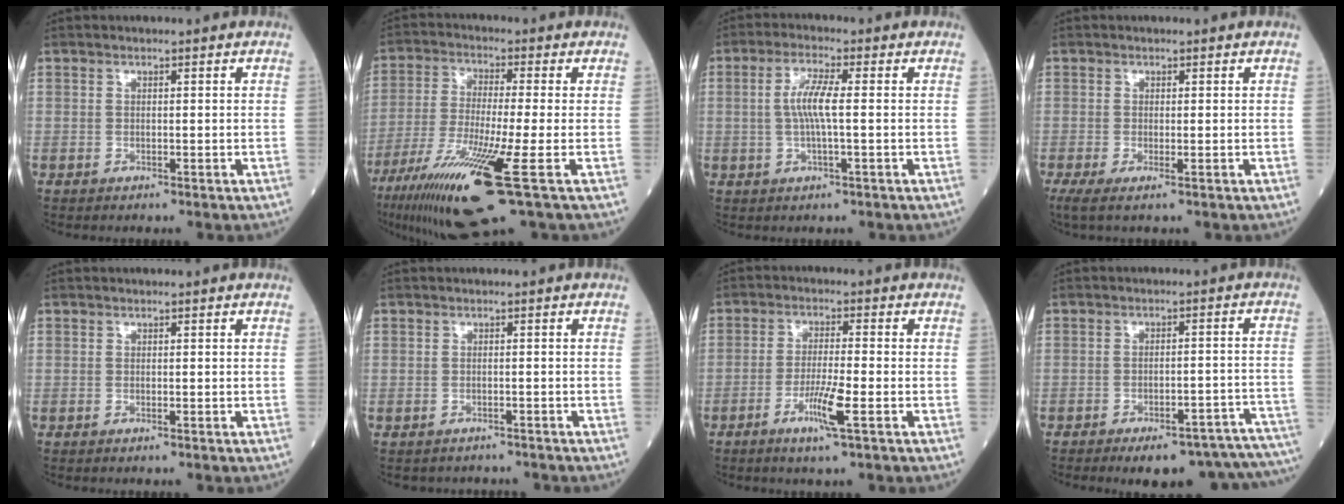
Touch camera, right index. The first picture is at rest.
{"total": 15.0, "force": [-7.6, -0.1, 13.0], "torque": [-0.256, -0.045, -0.139]}
{"total": 5.2, "force": [0.2, 0.4, 5.2], "torque": [-0.110, 0.005, 0.000]}
{"total": 2.5, "force": [-1.3, 0.4, 2.1], "torque": [-0.040, -0.011, -0.021]}
{"total": 0.0}
{"total": 3.2, "force": [-2.8, 1.6, -0.4], "torque": [0.001, 0.007, -0.042]}
{"total": 5.7, "force": [-2.7, -0.3, 5.0], "torque": [-0.096, -0.011, -0.051]}
{"total": 17.6, "force": [-15.6, 3.0, 7.4], "torque": [-0.025, 0.025, -0.184]}